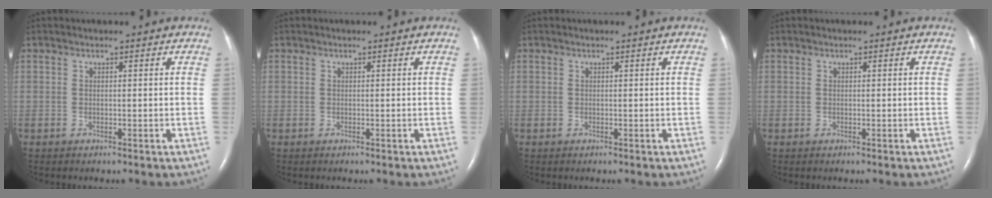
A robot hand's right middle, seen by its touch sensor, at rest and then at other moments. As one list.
[{"total": 0.0}, {"total": 0.0}, {"total": 0.0}]